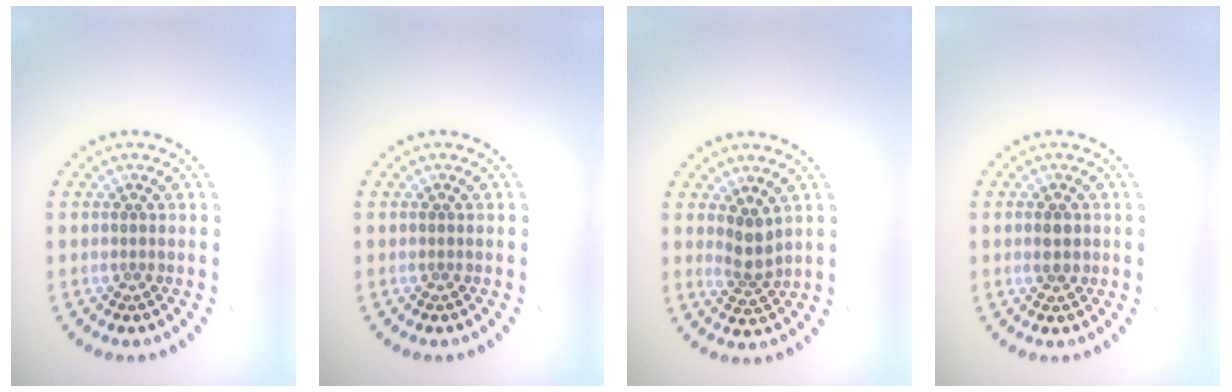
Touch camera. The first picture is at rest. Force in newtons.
{"total": 0.0}
{"total": 2.4, "press": 1.9, "slide": 1.5}
{"total": 1.5, "press": 1.5, "slide": 0.2}